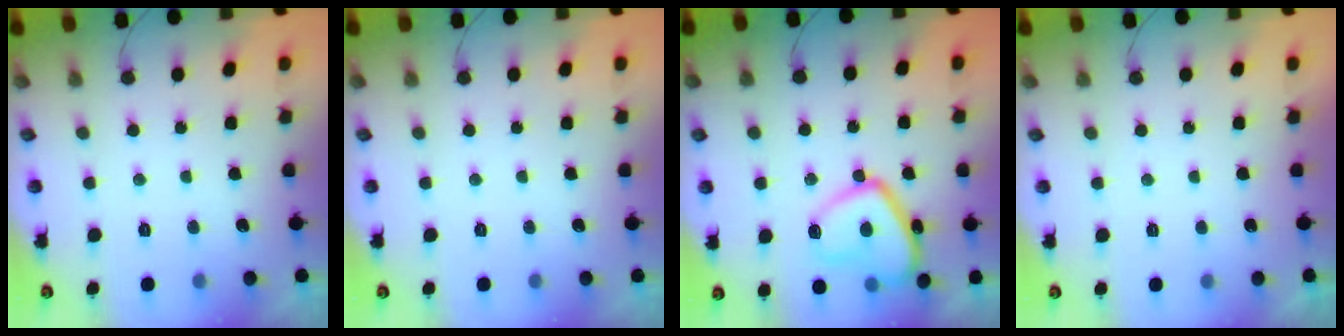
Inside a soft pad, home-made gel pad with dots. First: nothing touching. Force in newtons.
{"total": 0.0}
{"total": 14.7, "press": 14.6, "slide": 1.4}
{"total": 2.3, "press": 2.3, "slide": 0.4}